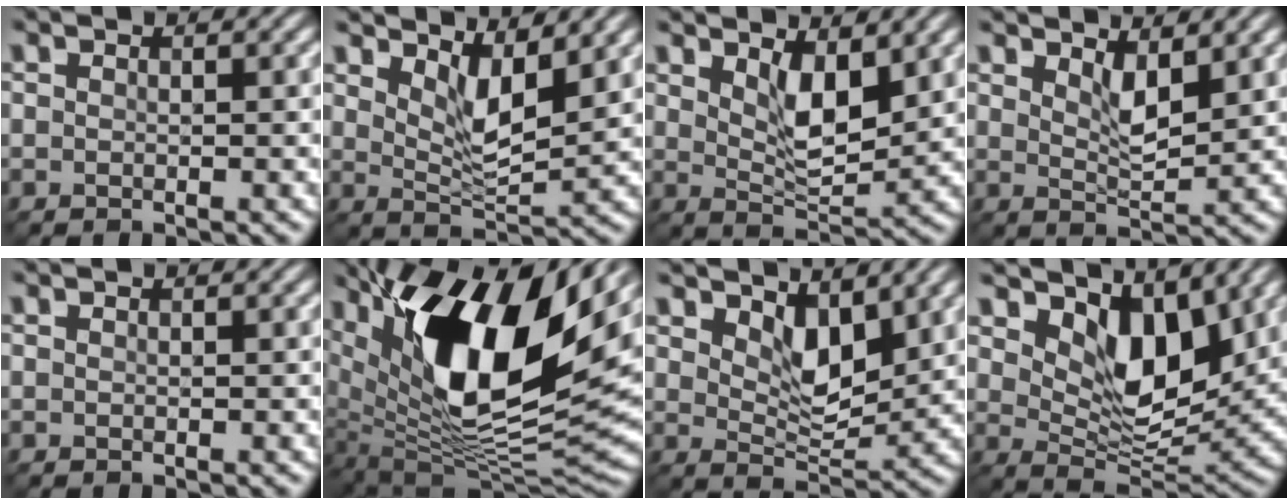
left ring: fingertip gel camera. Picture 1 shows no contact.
{"total": 3.9, "force": [2.5, 1.1, 2.8], "torque": [-0.060, -0.012, 0.046]}
{"total": 3.9, "force": [2.0, 1.4, 3.1], "torque": [-0.059, -0.008, 0.039]}
{"total": 2.4, "force": [1.7, 0.5, 1.6], "torque": [-0.033, -0.006, 0.034]}
{"total": 0.0}
{"total": 15.2, "force": [6.5, 5.8, 12.4], "torque": [-0.219, 0.002, 0.109]}
{"total": 3.8, "force": [2.5, 1.6, 2.4], "torque": [-0.050, -0.013, 0.040]}
{"total": 6.9, "force": [3.9, 3.4, 4.6], "torque": [-0.080, -0.015, 0.059]}